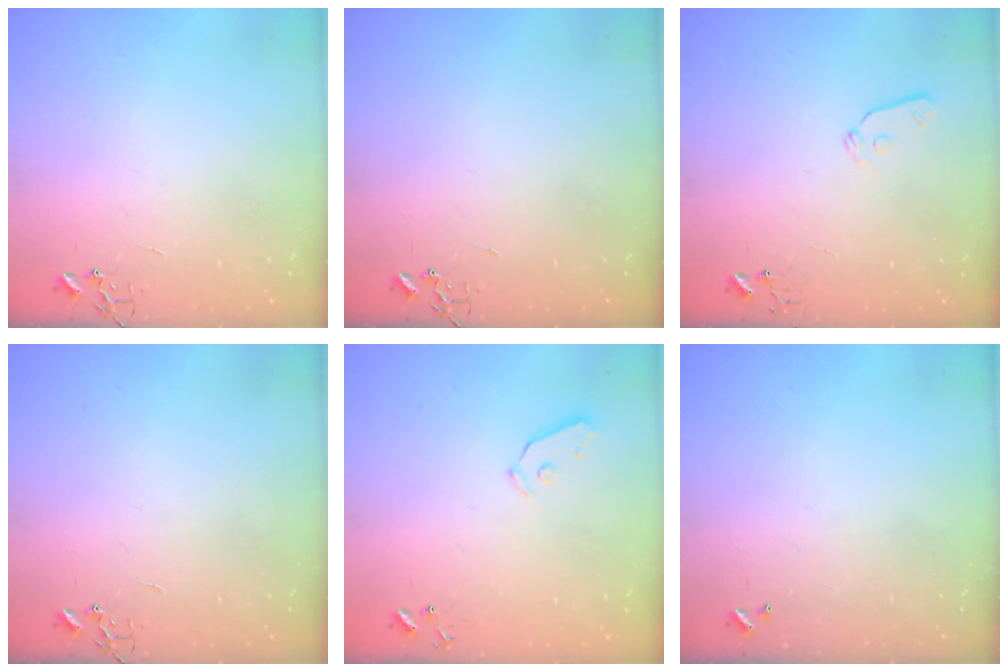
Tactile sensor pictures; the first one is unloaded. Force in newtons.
{"total": 0.0}
{"total": 6.0, "press": 5.9, "slide": 0.9}
{"total": 0.0}
{"total": 3.3, "press": 3.2, "slide": 0.5}
{"total": 0.0}